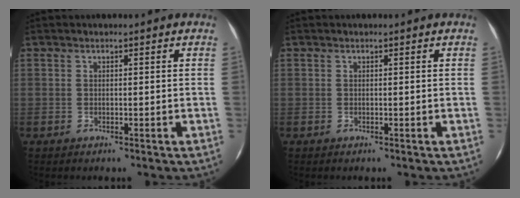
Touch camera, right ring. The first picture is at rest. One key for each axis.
{"total": 0.0}